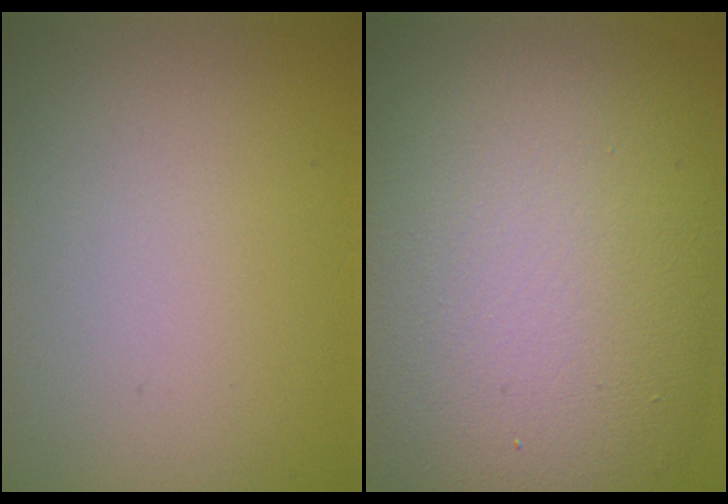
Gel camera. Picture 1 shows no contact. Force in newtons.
{"total": 14.6, "press": 14.5, "slide": 1.1}